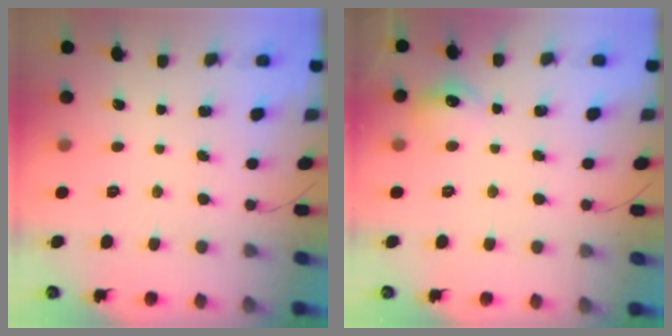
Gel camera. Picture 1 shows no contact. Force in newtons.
{"total": 7.8, "press": 7.7, "slide": 0.8}